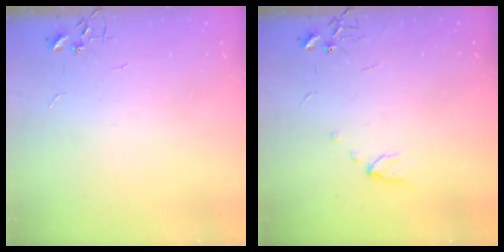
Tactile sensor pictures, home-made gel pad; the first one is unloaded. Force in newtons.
{"total": 5.9, "press": 5.9, "slide": 0.7}